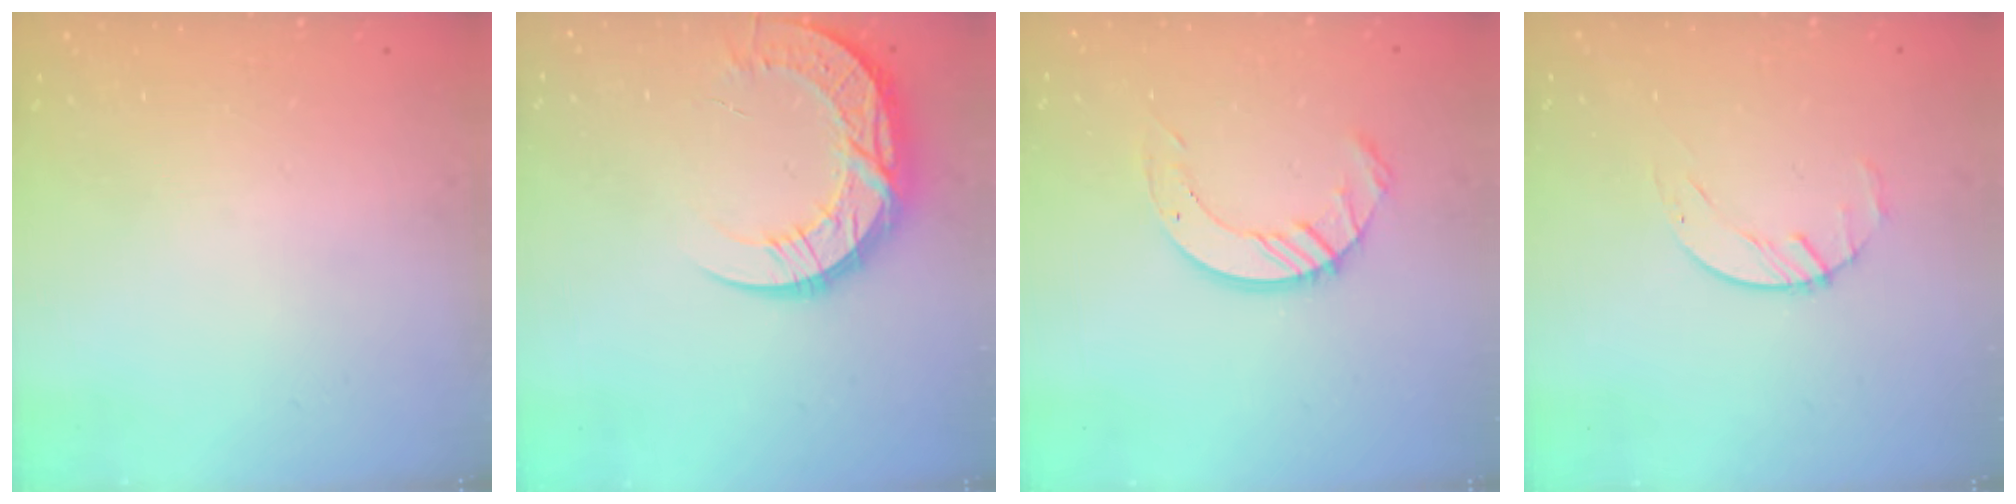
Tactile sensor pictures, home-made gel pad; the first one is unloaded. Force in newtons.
{"total": 13.2, "press": 13.2, "slide": 1.0}
{"total": 8.8, "press": 8.8, "slide": 0.9}
{"total": 1.6, "press": 1.6, "slide": 0.3}